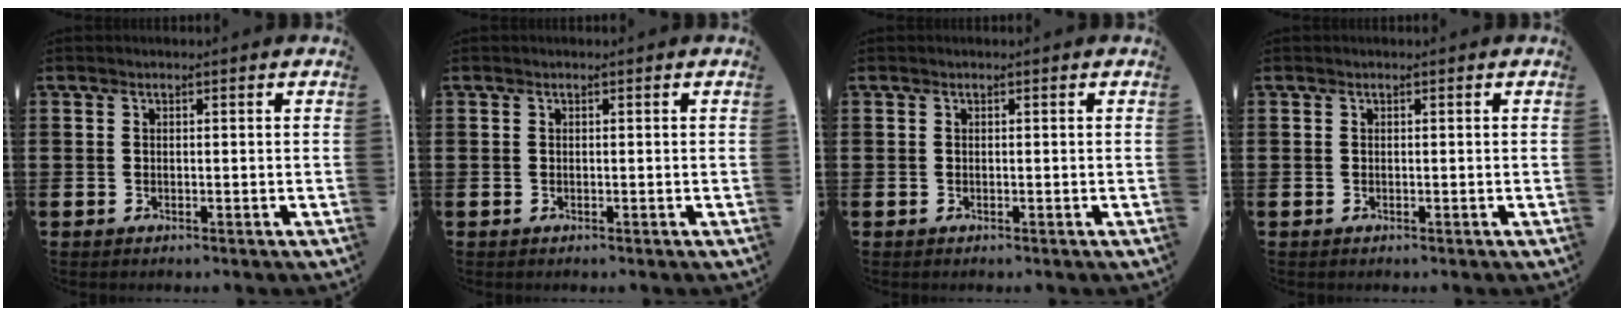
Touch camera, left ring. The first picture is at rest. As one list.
[{"total": 0.0}, {"total": 0.0}, {"total": 0.0}]